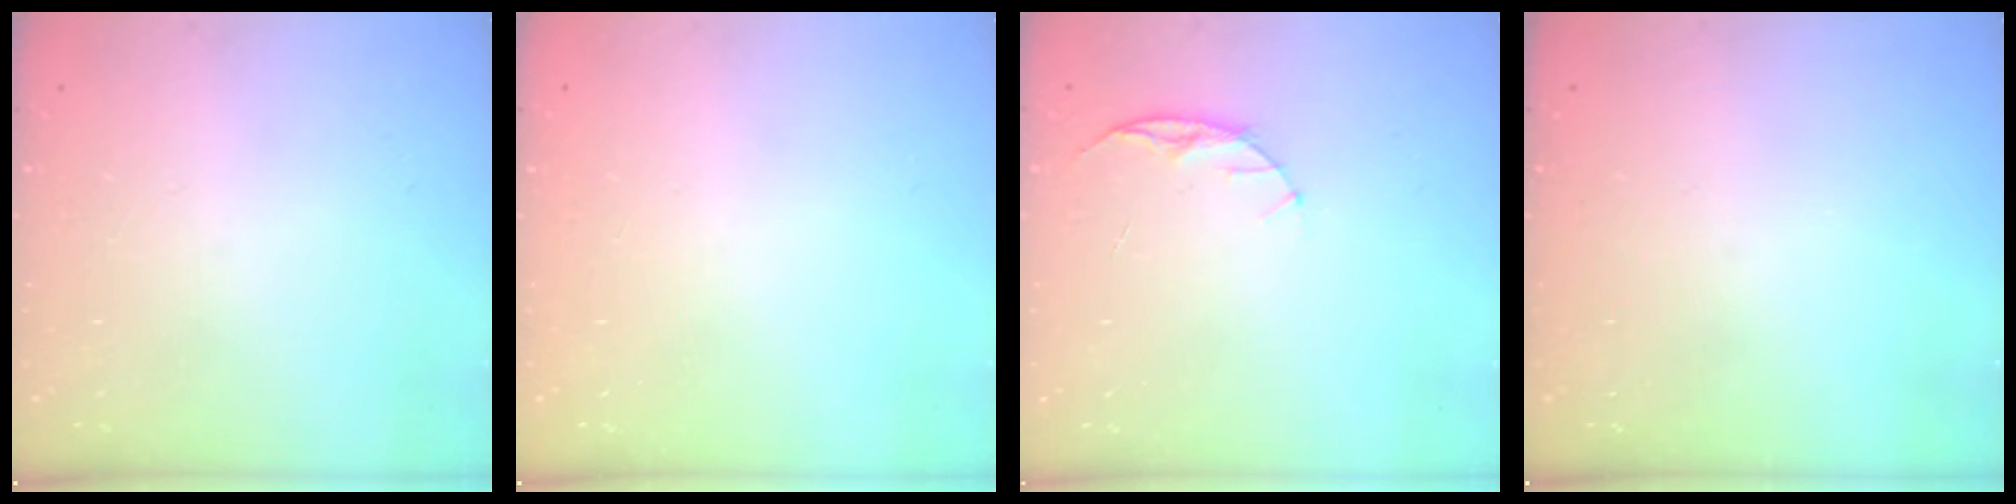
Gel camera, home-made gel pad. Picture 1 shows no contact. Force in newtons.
{"total": 0.0}
{"total": 5.9, "press": 5.8, "slide": 0.7}
{"total": 0.0}